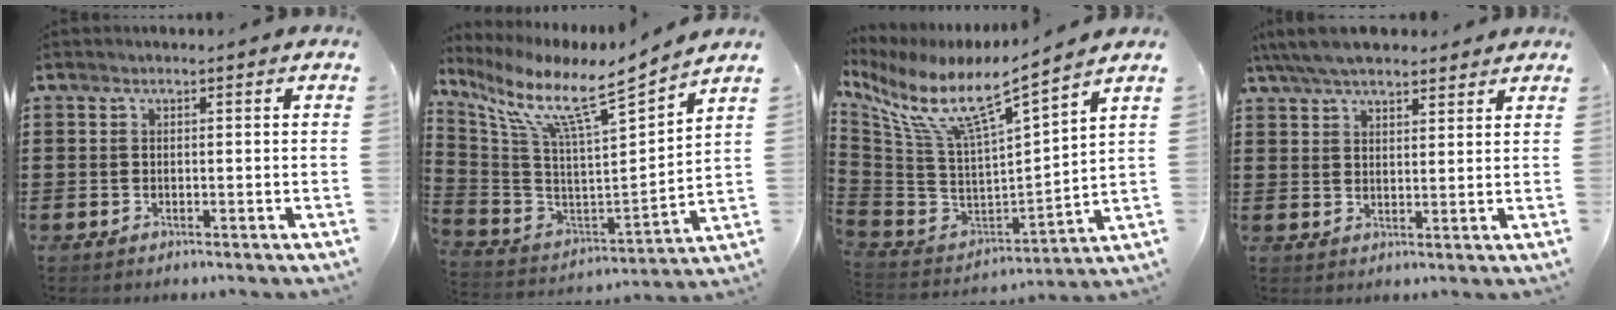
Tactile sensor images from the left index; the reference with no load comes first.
{"total": 9.5, "force": [7.4, 0.8, 6.0], "torque": [-0.148, -0.060, 0.116]}
{"total": 8.6, "force": [6.1, 0.8, 6.0], "torque": [-0.142, -0.059, 0.098]}
{"total": 6.3, "force": [5.5, 1.5, 2.6], "torque": [-0.065, -0.007, 0.103]}